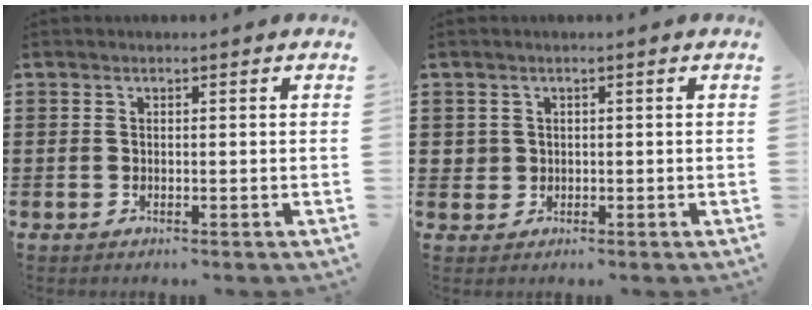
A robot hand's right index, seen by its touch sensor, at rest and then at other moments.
{"total": 1.4, "force": [0.1, 1.4, 0.1], "torque": [-0.009, 0.008, 0.001]}